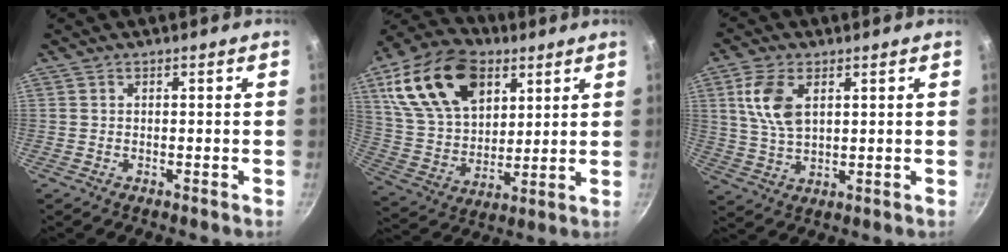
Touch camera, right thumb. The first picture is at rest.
{"total": 22.6, "force": [9.7, 14.2, 14.6], "torque": [-0.235, -0.021, 0.177]}
{"total": 8.9, "force": [3.0, 4.9, 6.8], "torque": [-0.132, -0.011, 0.060]}